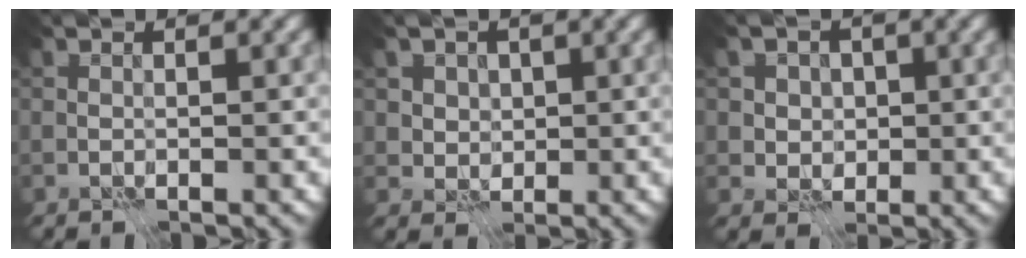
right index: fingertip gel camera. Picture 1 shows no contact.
{"total": 3.3, "force": [1.4, 2.7, 1.3], "torque": [-0.020, 0.004, 0.020]}
{"total": 3.8, "force": [1.1, 3.2, 1.6], "torque": [-0.012, 0.010, 0.010]}